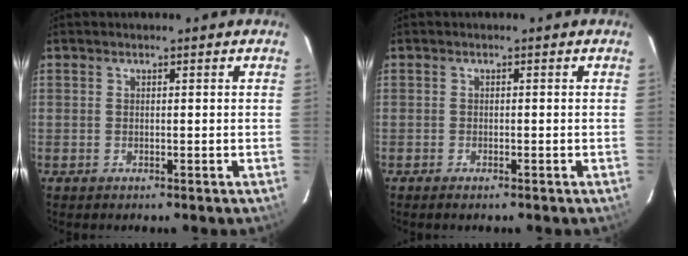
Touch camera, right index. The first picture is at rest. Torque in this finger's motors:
{"motor_torque": [-0.01, -0.07, 0.08, 0.01]}